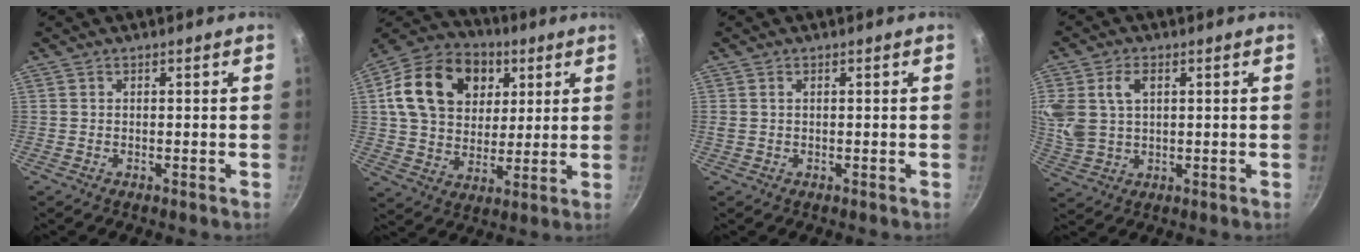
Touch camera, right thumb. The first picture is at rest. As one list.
[{"total": 20.6, "force": [6.3, 15.5, 12.0], "torque": [-0.187, 0.005, 0.101]}, {"total": 0.8, "force": [0.2, 0.5, 0.6], "torque": [-0.011, 0.002, 0.005]}, {"total": 11.0, "force": [3.1, 7.7, 7.3], "torque": [-0.149, -0.001, 0.064]}]